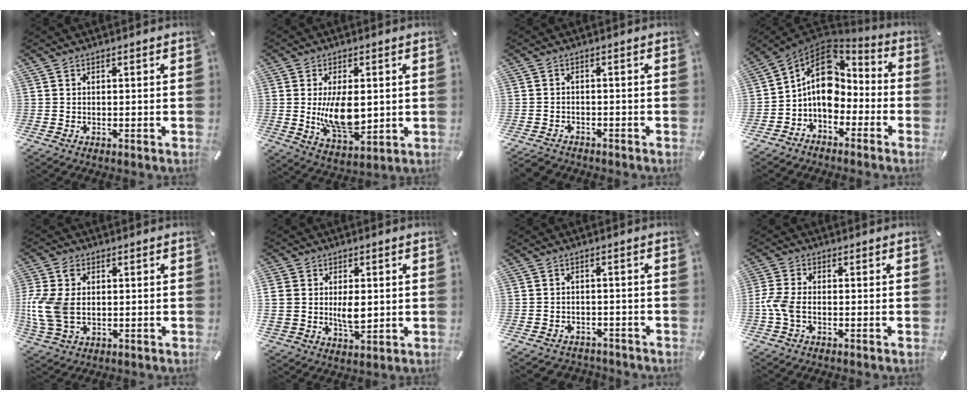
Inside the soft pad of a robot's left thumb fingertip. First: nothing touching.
{"total": 12.0, "force": [0.6, 6.6, 10.0], "torque": [-0.190, -0.022, 0.006]}
{"total": 2.5, "force": [-2.2, 1.1, 0.5], "torque": [-0.021, 0.009, -0.049]}
{"total": 12.5, "force": [-0.4, 9.8, 7.8], "torque": [-0.137, 0.004, -0.007]}
{"total": 10.3, "force": [0.3, 7.4, 7.2], "torque": [-0.173, 0.006, 0.007]}
{"total": 8.7, "force": [0.9, 6.6, 5.6], "torque": [-0.102, -0.004, 0.012]}
{"total": 2.7, "force": [-2.0, 1.7, 0.4], "torque": [-0.013, 0.009, -0.044]}
{"total": 5.2, "force": [-1.6, 2.6, 4.2], "torque": [-0.097, 0.002, -0.032]}